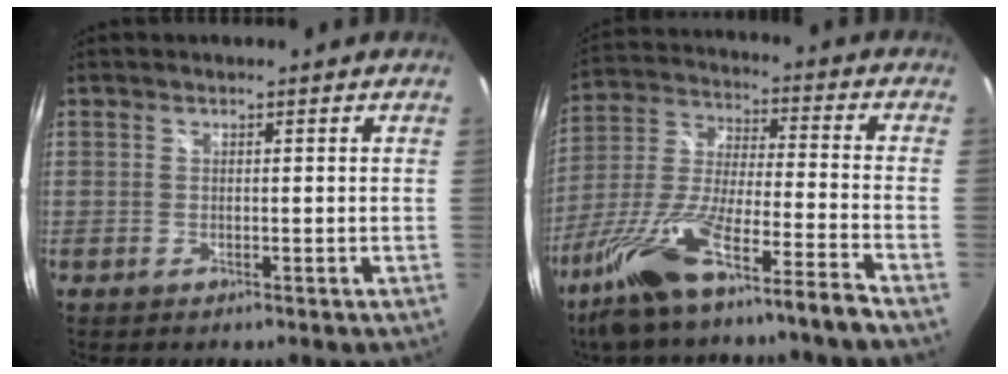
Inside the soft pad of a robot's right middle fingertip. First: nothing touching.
{"total": 16.5, "force": [-12.0, 0.1, 11.3], "torque": [-0.231, -0.023, -0.223]}